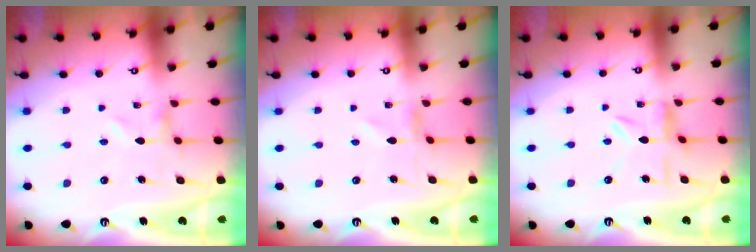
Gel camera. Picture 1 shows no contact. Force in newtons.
{"total": 0.0}
{"total": 6.0, "press": 6.0, "slide": 0.4}